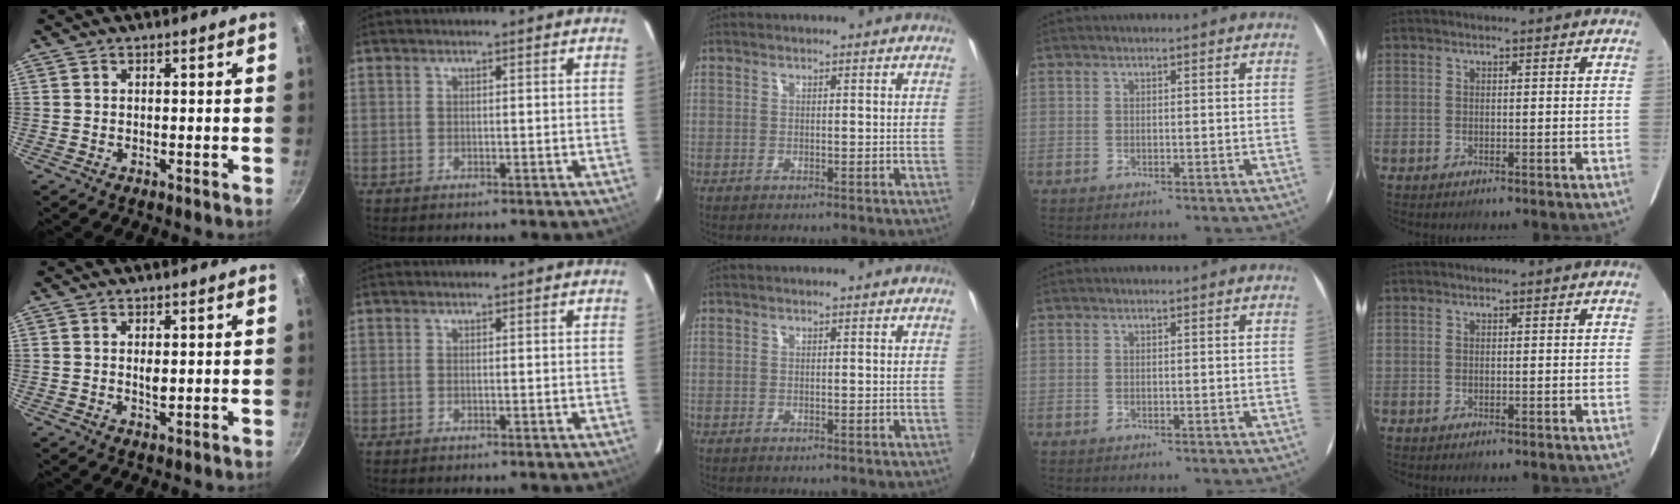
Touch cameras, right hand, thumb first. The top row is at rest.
{"thumb": {"total": 1.8, "force": [0.3, 0.9, 1.6], "torque": [-0.025, -0.002, 0.004]}}